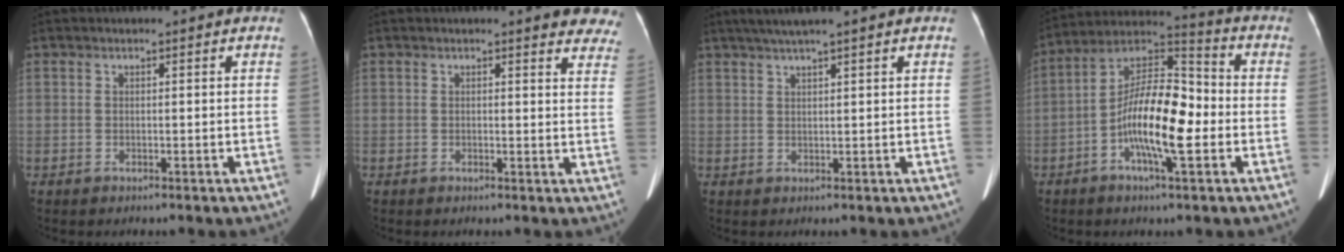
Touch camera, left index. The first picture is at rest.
{"total": 7.1, "force": [6.3, 2.4, 2.2], "torque": [0.002, -0.021, 0.038]}
{"total": 5.1, "force": [3.8, -0.4, 3.3], "torque": [-0.060, 0.026, 0.068]}
{"total": 13.9, "force": [-3.4, 3.4, 13.0], "torque": [-0.241, 0.020, -0.065]}